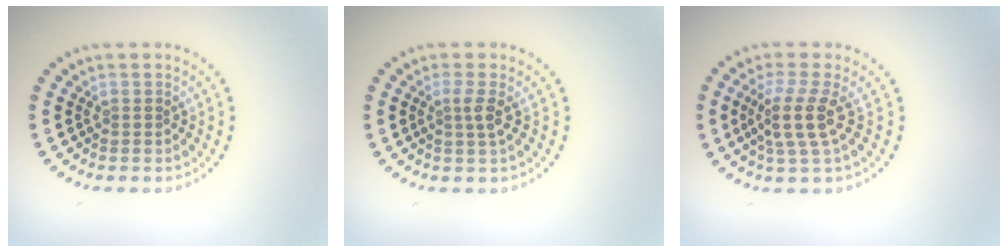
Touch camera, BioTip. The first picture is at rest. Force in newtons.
{"total": 1.6, "press": 1.1, "slide": 1.2}
{"total": 3.2, "press": 2.3, "slide": 2.2}